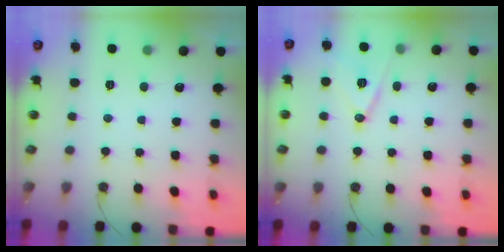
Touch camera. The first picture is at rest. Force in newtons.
{"total": 12.4, "press": 12.0, "slide": 3.3}